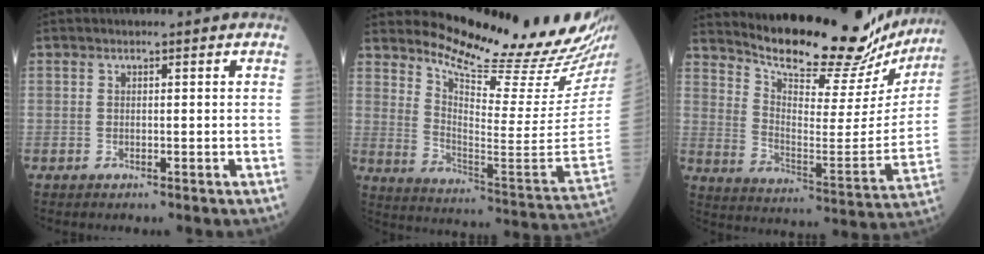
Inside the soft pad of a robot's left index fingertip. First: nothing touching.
{"total": 21.6, "force": [20.0, 0.2, 8.2], "torque": [-0.143, -0.117, 0.274]}
{"total": 24.1, "force": [22.3, 4.8, 7.9], "torque": [-0.126, -0.066, 0.300]}